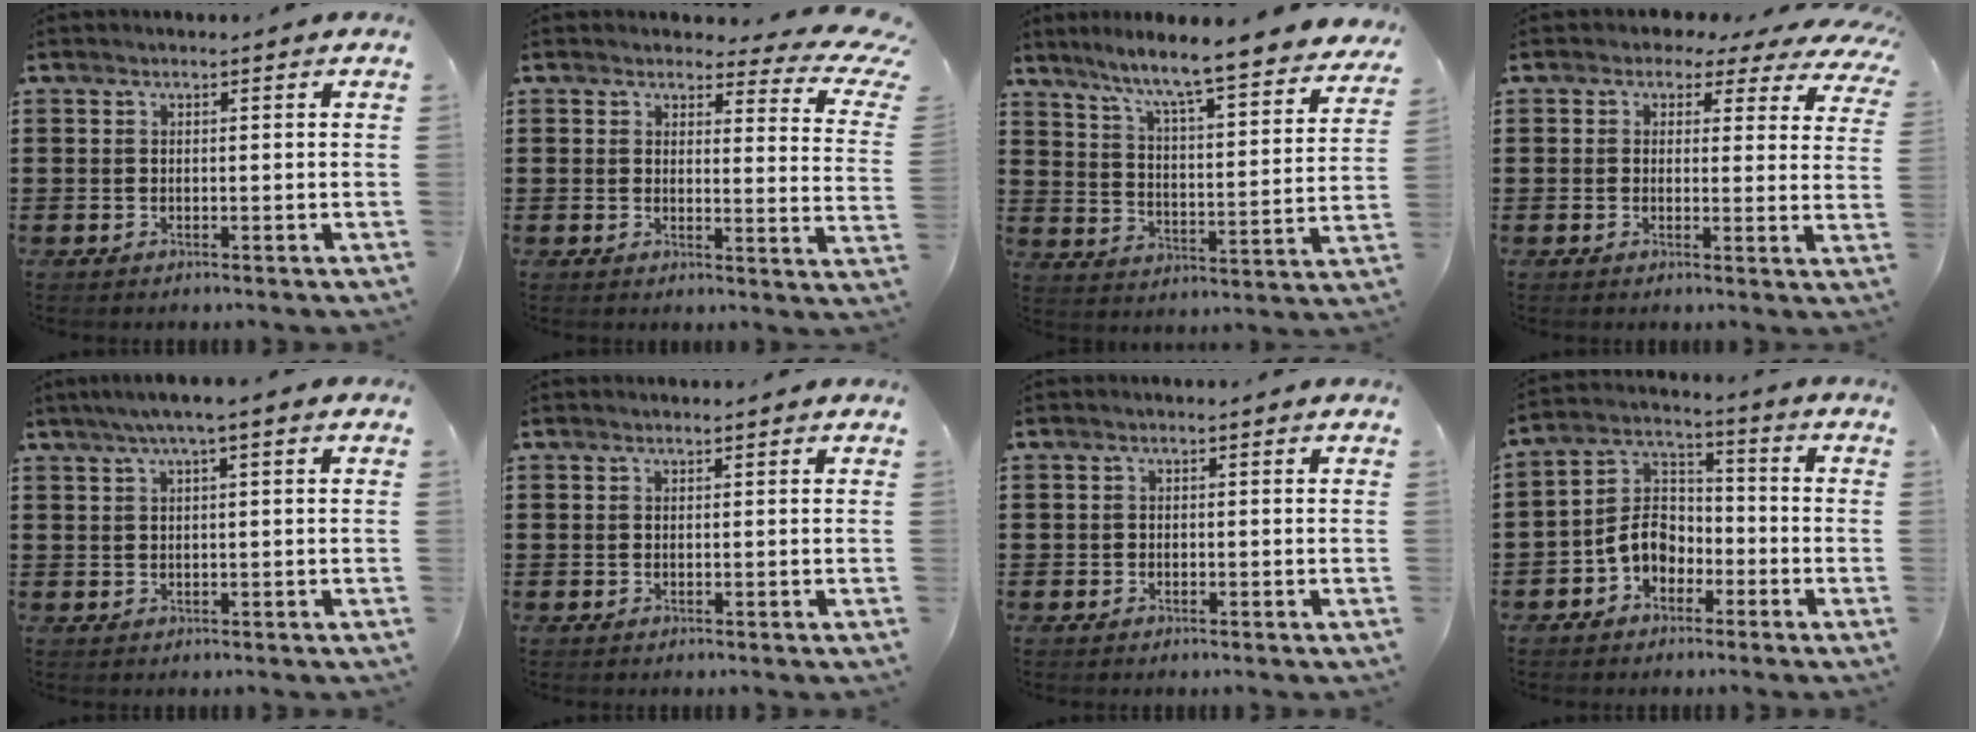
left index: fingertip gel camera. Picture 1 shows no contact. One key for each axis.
{"total": 4.0, "fx": 3.0, "fy": 1.7, "fz": 1.9, "tx": -0.039, "ty": -0.017, "tz": 0.049}
{"total": 7.1, "fx": 6.2, "fy": -0.6, "fz": 3.3, "tx": -0.084, "ty": -0.056, "tz": 0.094}
{"total": 2.5, "fx": 1.8, "fy": 1.5, "fz": 0.9, "tx": -0.024, "ty": -0.009, "tz": 0.026}
{"total": 2.6, "fx": 0.7, "fy": 0.1, "fz": 2.5, "tx": -0.045, "ty": 0.000, "tz": 0.010}
{"total": 0.0}
{"total": 0.6, "fx": -0.4, "fy": 0.5, "fz": 0.1, "tx": -0.003, "ty": 0.001, "tz": -0.009}
{"total": 6.6, "fx": -2.9, "fy": 4.9, "fz": 3.4, "tx": -0.089, "ty": 0.008, "tz": -0.062}